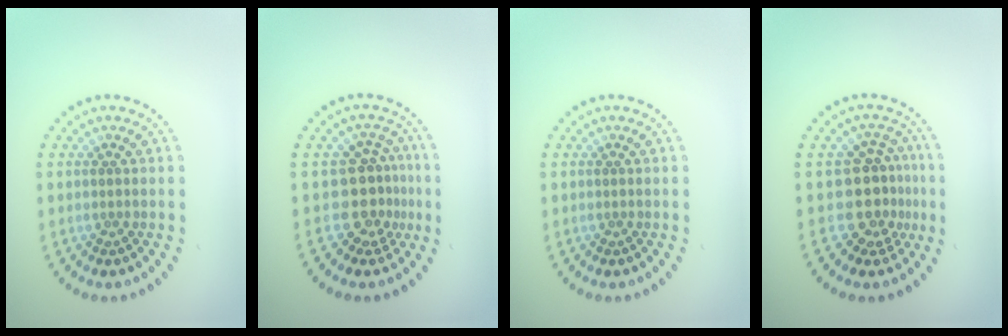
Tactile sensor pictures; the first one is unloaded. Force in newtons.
{"total": 3.4, "press": 2.5, "slide": 2.3}
{"total": 0.0}
{"total": 3.9, "press": 3.0, "slide": 2.5}